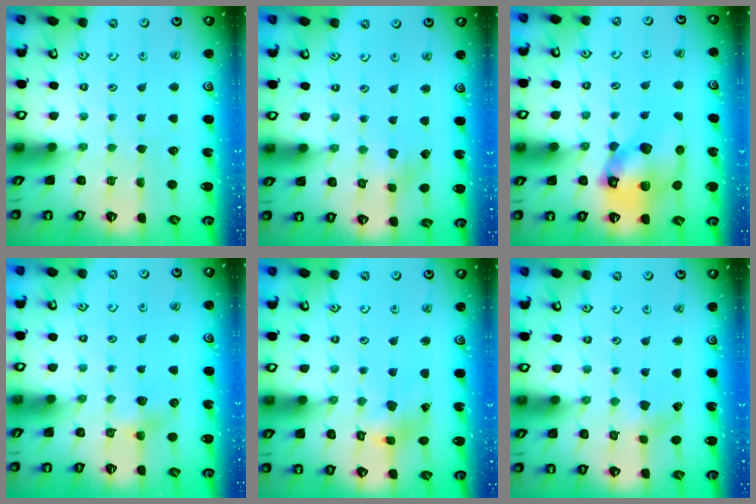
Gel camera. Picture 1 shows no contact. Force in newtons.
{"total": 2.8, "press": 2.8, "slide": 0.4}
{"total": 15.2, "press": 15.1, "slide": 2.1}
{"total": 4.7, "press": 4.6, "slide": 0.7}
{"total": 5.2, "press": 5.1, "slide": 0.6}
{"total": 2.1, "press": 2.1, "slide": 0.2}